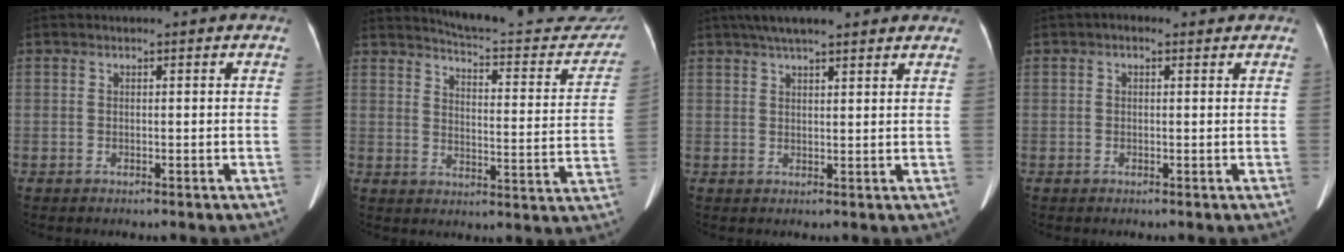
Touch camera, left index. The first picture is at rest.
{"total": 21.2, "force": [20.2, 3.2, 5.6], "torque": [-0.057, -0.082, 0.234]}
{"total": 10.7, "force": [8.6, 1.9, 6.2], "torque": [-0.092, 0.042, 0.123]}
{"total": 1.5, "force": [0.9, 0.9, 0.9], "torque": [-0.018, 0.015, 0.010]}